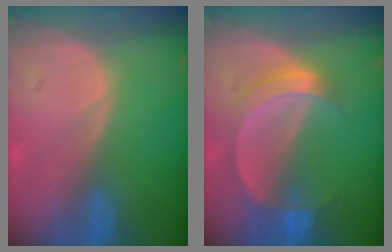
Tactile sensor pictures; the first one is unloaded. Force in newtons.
{"total": 5.9, "press": 5.4, "slide": 2.4}